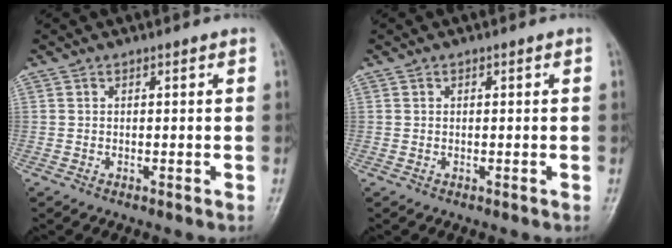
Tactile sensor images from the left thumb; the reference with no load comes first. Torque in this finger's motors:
{"motor_torque": [-0.48, 0.01, -0.13, 0.13, 0.00]}